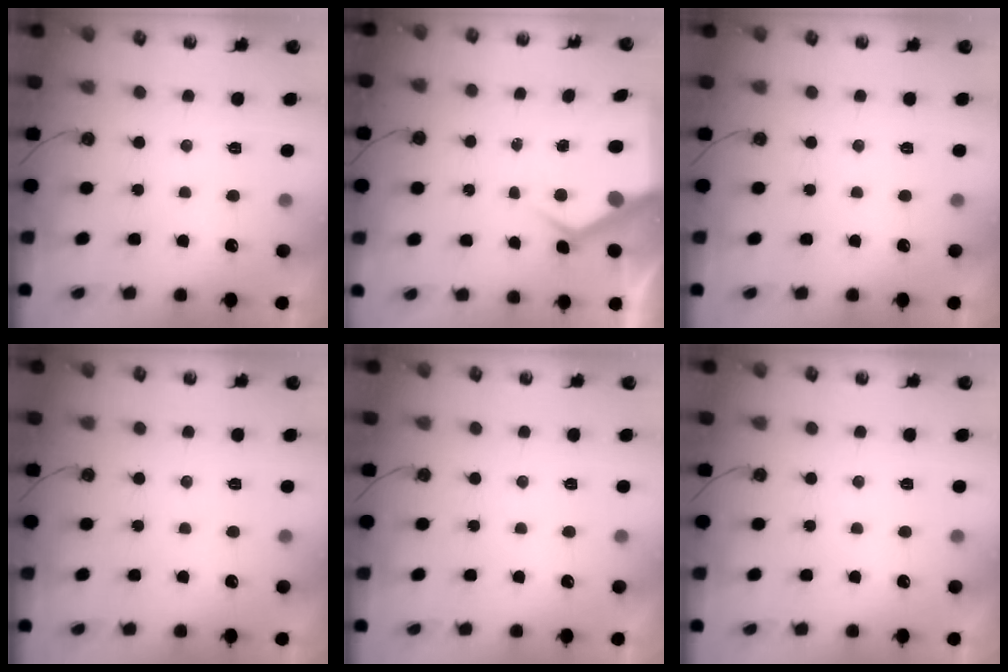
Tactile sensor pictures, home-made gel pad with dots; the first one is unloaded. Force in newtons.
{"total": 6.6, "press": 6.6, "slide": 0.5}
{"total": 0.0}
{"total": 0.0}
{"total": 0.0}
{"total": 0.0}